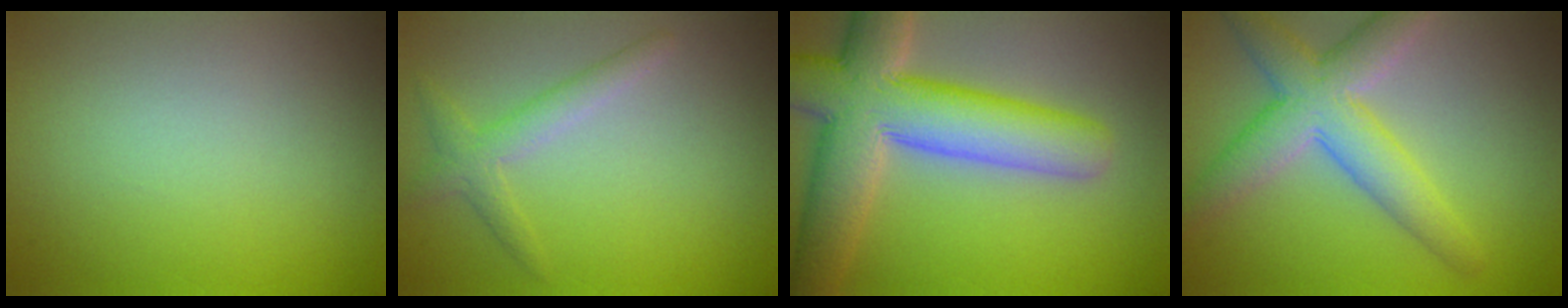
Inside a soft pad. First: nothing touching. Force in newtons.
{"total": 2.2, "press": 2.2, "slide": 0.1}
{"total": 10.3, "press": 10.3, "slide": 0.7}
{"total": 6.0, "press": 6.0, "slide": 0.2}